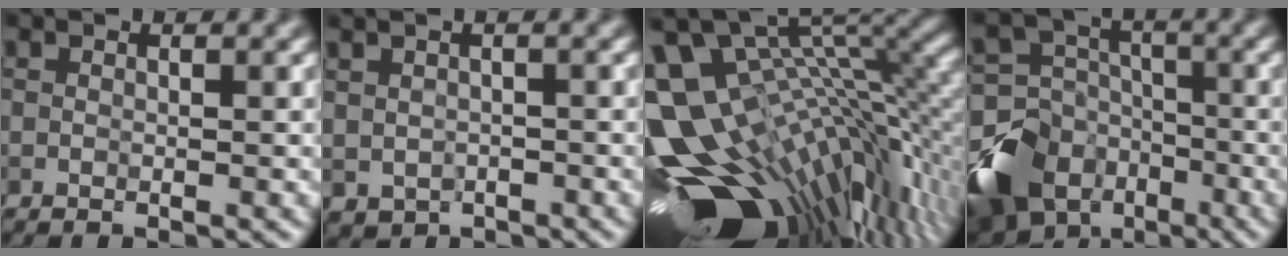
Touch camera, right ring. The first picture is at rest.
{"total": 2.3, "force": [-0.4, 2.0, 1.2], "torque": [-0.019, -0.011, -0.002]}
{"total": 15.5, "force": [0.2, 7.8, 13.4], "torque": [-0.213, -0.029, 0.050]}
{"total": 12.7, "force": [-7.3, 9.0, 5.2], "torque": [-0.119, -0.022, -0.118]}